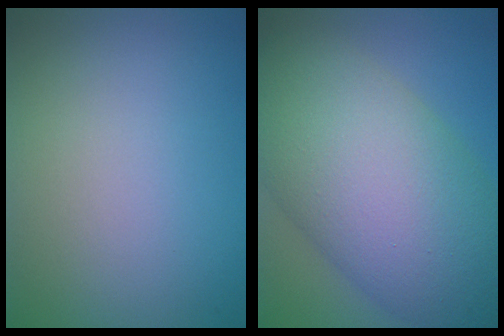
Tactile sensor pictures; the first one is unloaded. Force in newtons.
{"total": 14.3, "press": 14.3, "slide": 0.7}